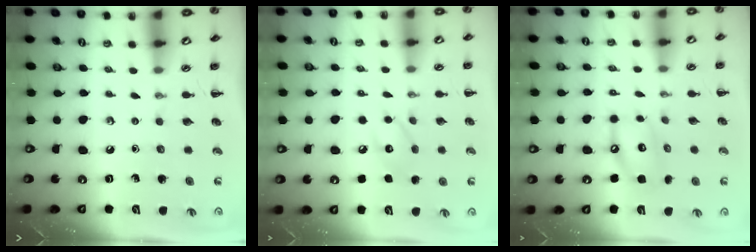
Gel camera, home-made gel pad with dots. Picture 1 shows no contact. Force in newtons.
{"total": 7.5, "press": 7.4, "slide": 1.0}
{"total": 11.5, "press": 11.2, "slide": 2.2}